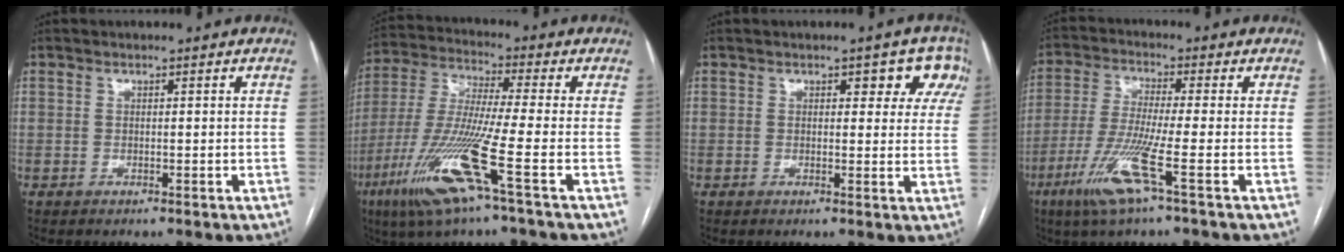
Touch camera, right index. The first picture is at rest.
{"total": 14.6, "force": [-6.6, -0.6, 13.0], "torque": [-0.279, -0.028, -0.131]}
{"total": 5.3, "force": [2.7, 3.1, 3.4], "torque": [-0.014, 0.009, 0.020]}
{"total": 9.7, "force": [-4.5, -0.7, 8.6], "torque": [-0.177, -0.025, -0.096]}